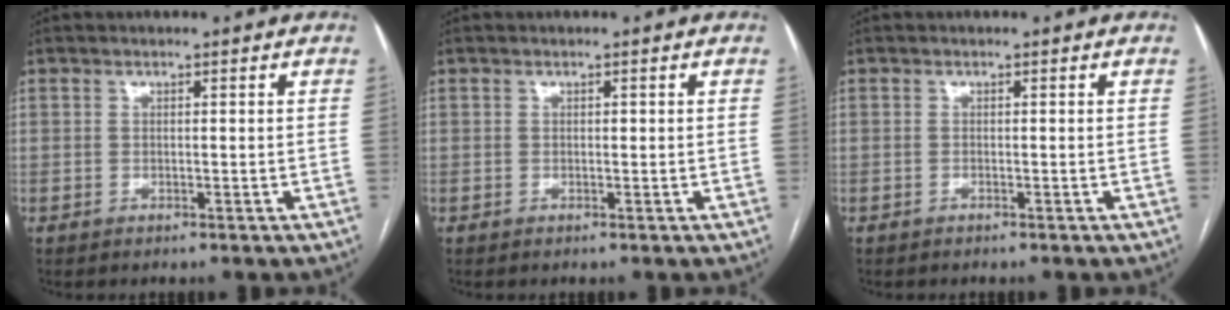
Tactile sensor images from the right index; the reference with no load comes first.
{"total": 0.0}
{"total": 0.0}